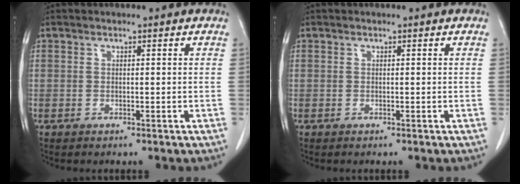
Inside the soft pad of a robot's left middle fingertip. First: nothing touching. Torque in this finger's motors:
{"motor_torque": [0.07, -0.14, 0.05, 0.01]}